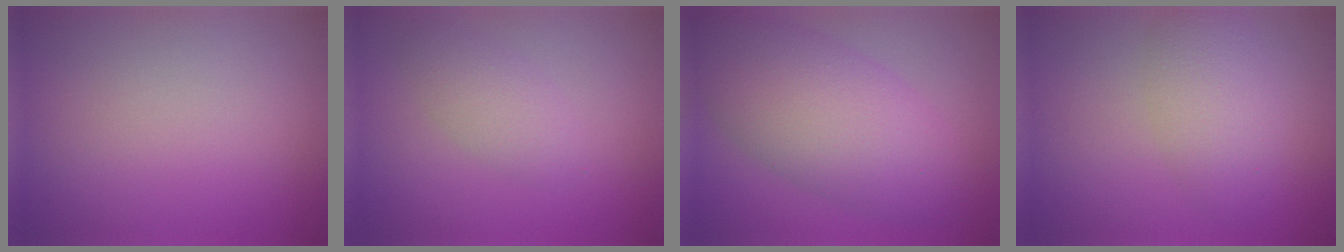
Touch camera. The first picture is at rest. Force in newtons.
{"total": 2.1, "press": 2.1, "slide": 0.1}
{"total": 7.9, "press": 7.9, "slide": 0.3}
{"total": 3.6, "press": 3.6, "slide": 0.0}